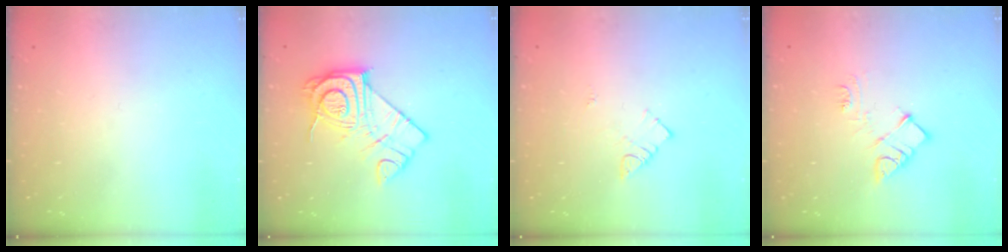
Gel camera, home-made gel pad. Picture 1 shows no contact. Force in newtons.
{"total": 14.3, "press": 14.3, "slide": 0.7}
{"total": 5.2, "press": 5.2, "slide": 0.2}
{"total": 9.3, "press": 9.3, "slide": 0.5}